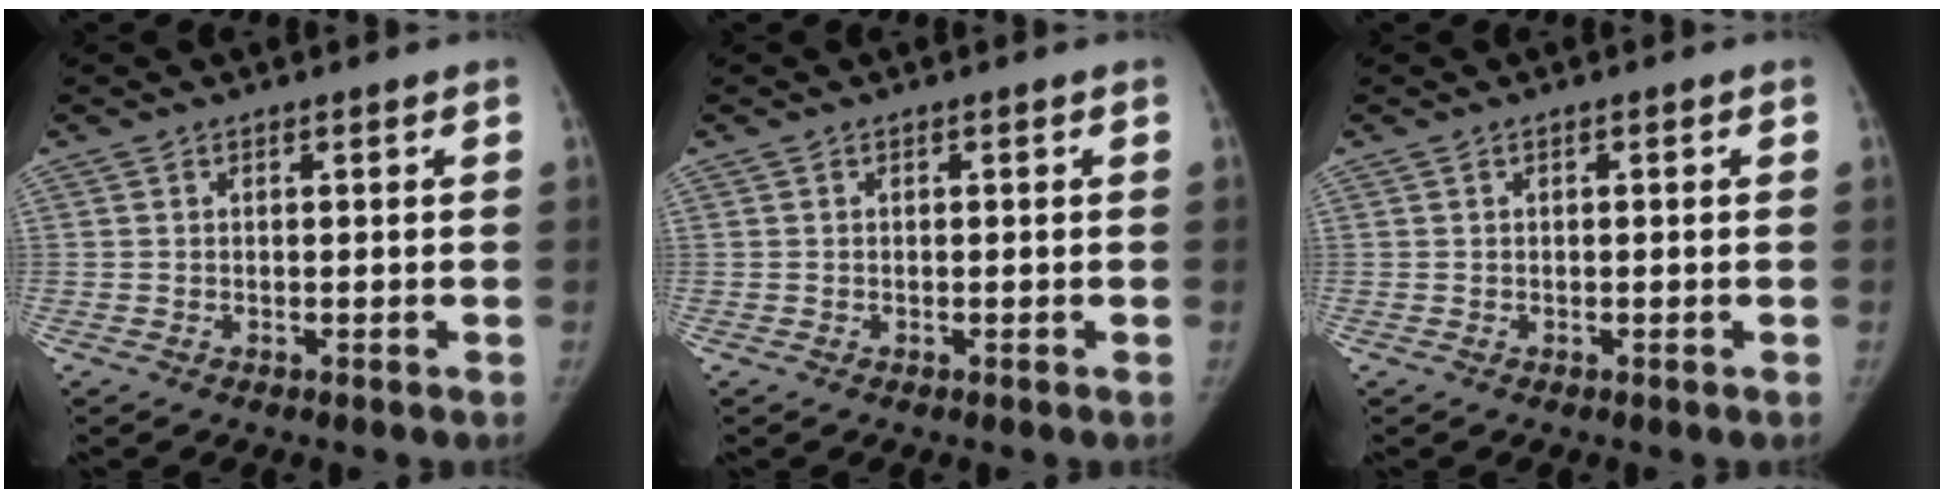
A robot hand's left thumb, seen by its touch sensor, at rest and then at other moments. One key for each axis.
{"total": 0.0}
{"total": 0.0}